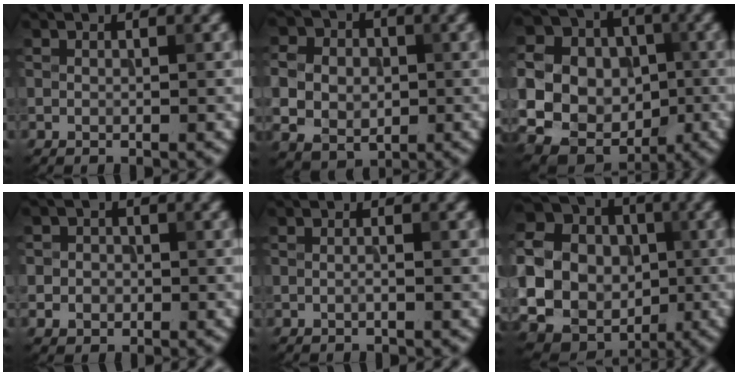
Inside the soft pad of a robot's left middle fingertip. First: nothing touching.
{"total": 6.3, "force": [-0.1, 5.2, 3.5], "torque": [-0.076, 0.001, -0.010]}
{"total": 16.0, "force": [-1.2, 14.9, 5.8], "torque": [-0.158, -0.004, -0.034]}
{"total": 2.1, "force": [-0.3, 1.9, 0.6], "torque": [0.009, 0.000, -0.016]}
{"total": 0.5, "force": [-0.2, 0.0, 0.5], "torque": [-0.012, -0.004, -0.006]}
{"total": 19.9, "force": [-1.2, 18.8, 6.4], "torque": [-0.176, -0.006, -0.056]}